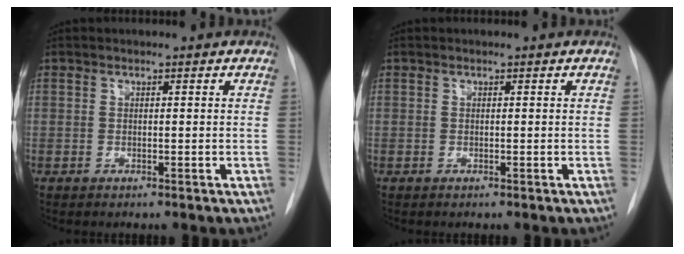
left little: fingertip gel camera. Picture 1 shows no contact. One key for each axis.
{"total": 0.0}